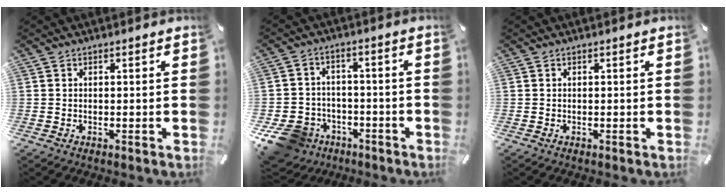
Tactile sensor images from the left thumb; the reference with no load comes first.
{"total": 10.5, "force": [-5.6, 8.3, 3.0], "torque": [-0.080, 0.040, -0.096]}
{"total": 0.0}